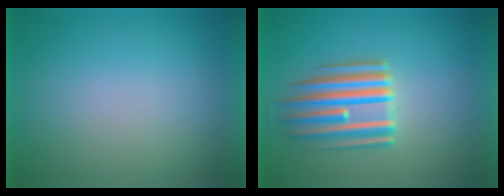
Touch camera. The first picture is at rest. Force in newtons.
{"total": 5.5}